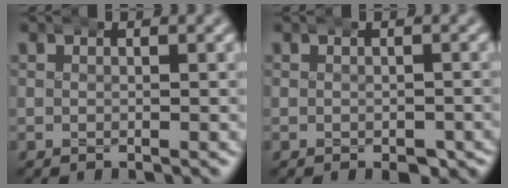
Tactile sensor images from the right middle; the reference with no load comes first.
{"total": 2.9, "force": [-1.7, 1.2, 2.1], "torque": [-0.022, -0.008, -0.025]}